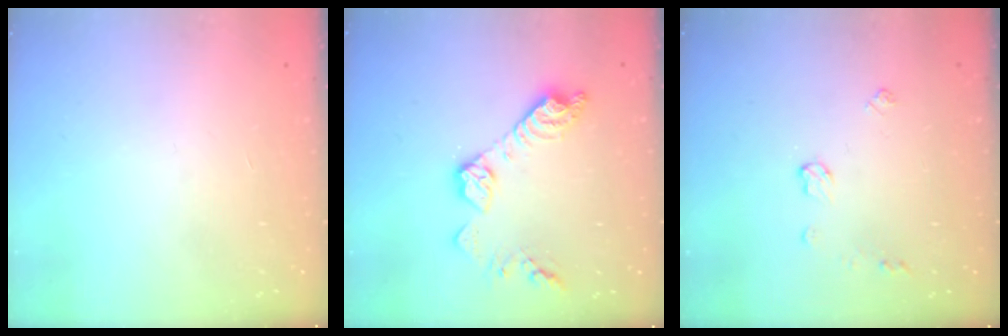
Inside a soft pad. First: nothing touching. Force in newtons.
{"total": 12.8, "press": 12.8, "slide": 0.7}
{"total": 5.2, "press": 5.2, "slide": 0.3}